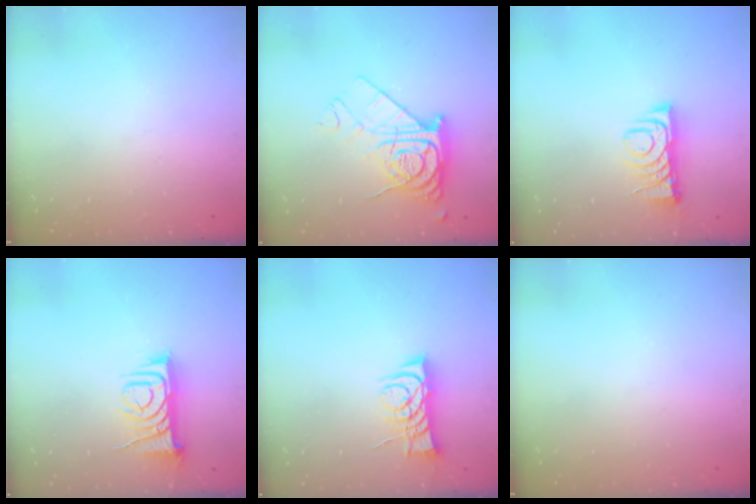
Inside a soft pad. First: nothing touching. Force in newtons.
{"total": 13.2, "press": 13.1, "slide": 1.4}
{"total": 7.0, "press": 7.0, "slide": 0.7}
{"total": 8.1, "press": 8.1, "slide": 0.6}
{"total": 7.8, "press": 7.7, "slide": 0.6}
{"total": 0.0}